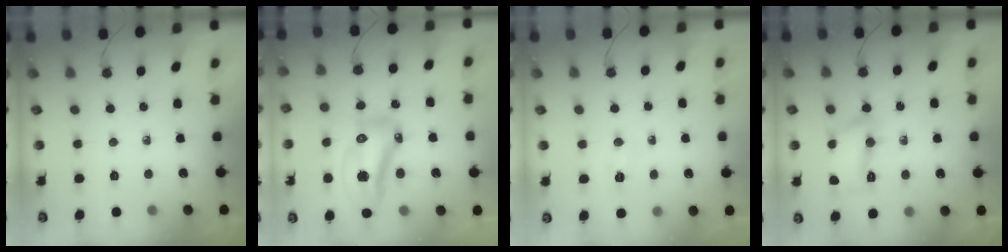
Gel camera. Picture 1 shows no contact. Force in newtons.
{"total": 15.4, "press": 15.3, "slide": 1.9}
{"total": 3.6, "press": 3.6, "slide": 0.5}
{"total": 11.2, "press": 10.3, "slide": 4.5}